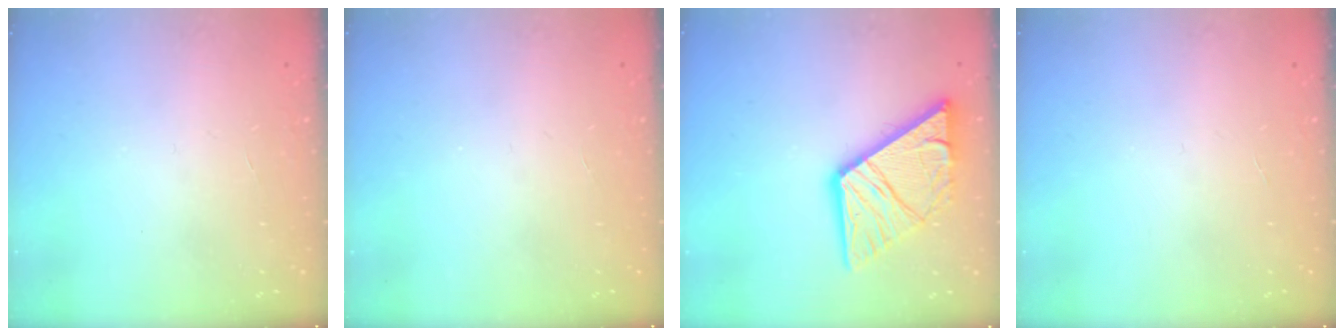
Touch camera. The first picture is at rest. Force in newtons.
{"total": 0.0}
{"total": 16.2, "press": 16.1, "slide": 1.8}
{"total": 0.0}